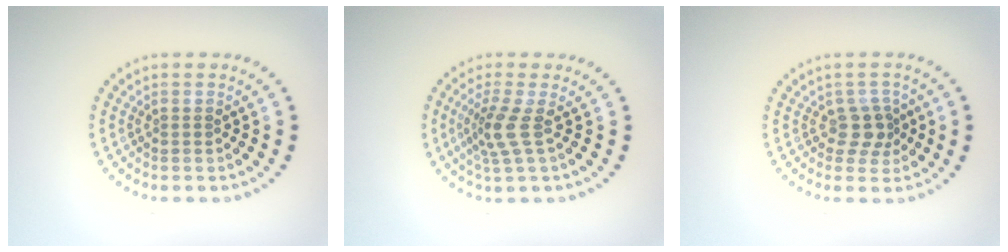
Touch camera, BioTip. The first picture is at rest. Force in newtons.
{"total": 2.6, "press": 1.9, "slide": 1.8}
{"total": 2.3, "press": 1.9, "slide": 1.4}